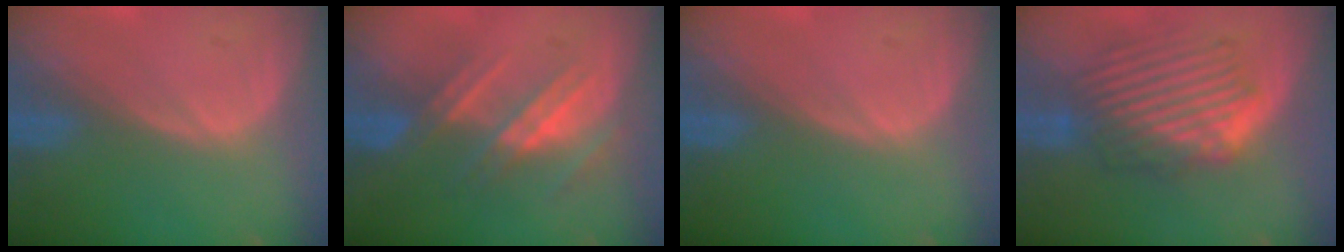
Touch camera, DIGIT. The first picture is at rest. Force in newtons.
{"total": 7.5, "press": 6.6, "slide": 3.4}
{"total": 0.0}
{"total": 8.4, "press": 7.8, "slide": 3.1}